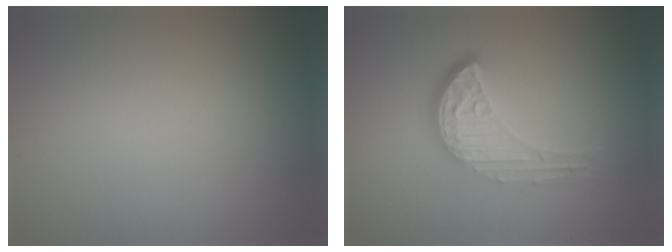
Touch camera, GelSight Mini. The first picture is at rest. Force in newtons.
{"total": 4.6, "press": 3.4, "slide": 3.2}